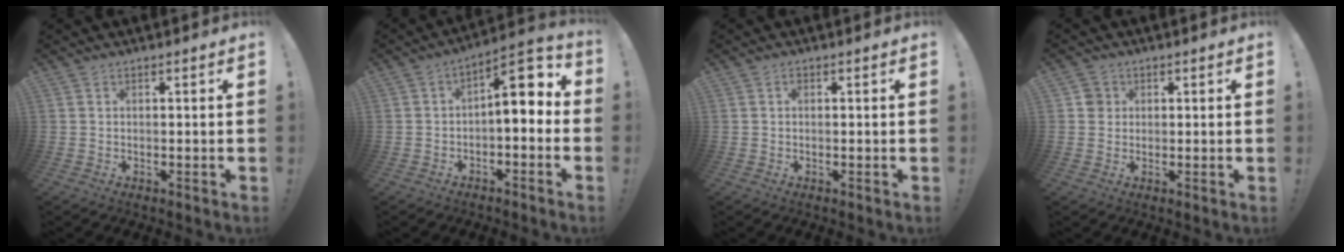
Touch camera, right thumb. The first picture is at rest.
{"total": 9.4, "force": [1.2, 4.1, 8.4], "torque": [-0.111, -0.010, 0.018]}
{"total": 0.6, "force": [0.0, 0.6, 0.3], "torque": [0.000, 0.000, -0.003]}
{"total": 3.3, "force": [0.7, 3.2, 0.7], "torque": [-0.004, 0.005, 0.012]}